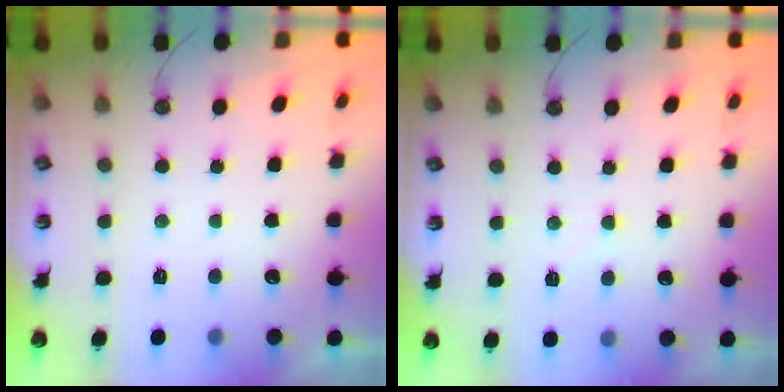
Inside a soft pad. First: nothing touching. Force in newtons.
{"total": 3.2, "press": 3.1, "slide": 0.5}